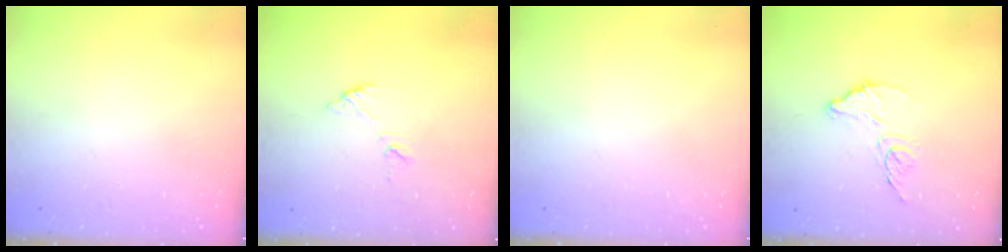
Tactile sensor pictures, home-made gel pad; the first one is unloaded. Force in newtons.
{"total": 7.2, "press": 7.2, "slide": 0.2}
{"total": 0.0}
{"total": 8.8, "press": 8.8, "slide": 0.3}